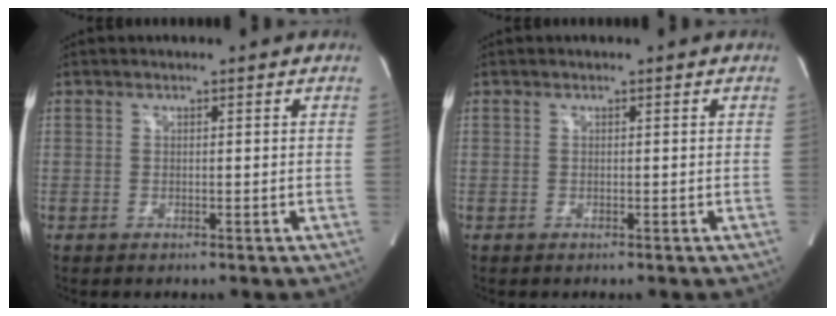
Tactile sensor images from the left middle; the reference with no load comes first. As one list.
[{"total": 0.0}]